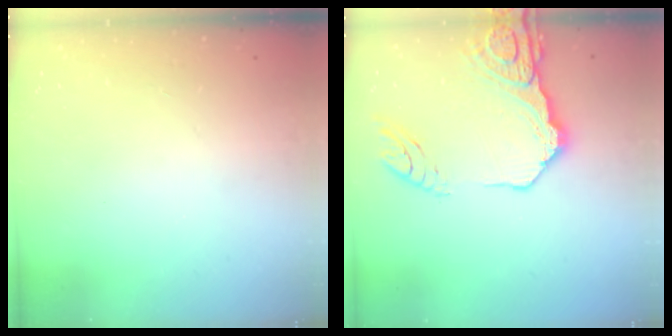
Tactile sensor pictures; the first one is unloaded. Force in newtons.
{"total": 17.7, "press": 17.5, "slide": 2.2}